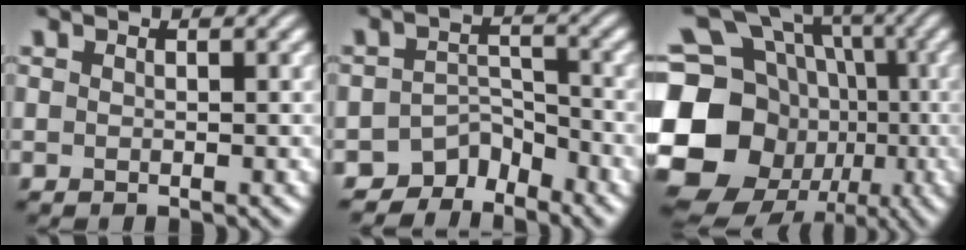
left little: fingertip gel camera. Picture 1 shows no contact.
{"total": 4.1, "force": [-3.6, 1.8, 0.5], "torque": [0.008, 0.004, -0.063]}
{"total": 22.3, "force": [-4.4, 19.6, 9.6], "torque": [-0.204, -0.005, -0.112]}